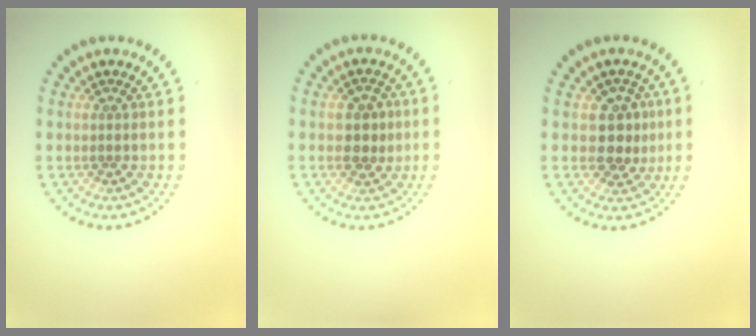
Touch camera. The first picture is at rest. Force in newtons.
{"total": 2.4, "press": 2.4, "slide": 0.5}
{"total": 2.8, "press": 2.6, "slide": 1.0}